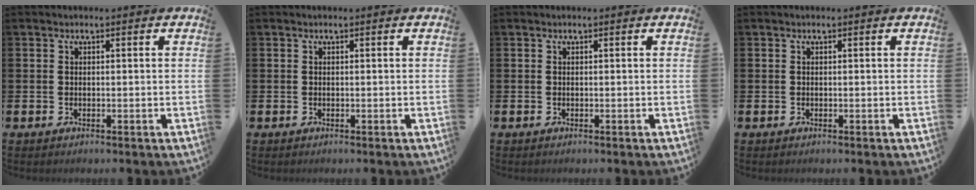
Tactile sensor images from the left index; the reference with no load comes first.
{"total": 0.0}
{"total": 0.0}
{"total": 0.0}